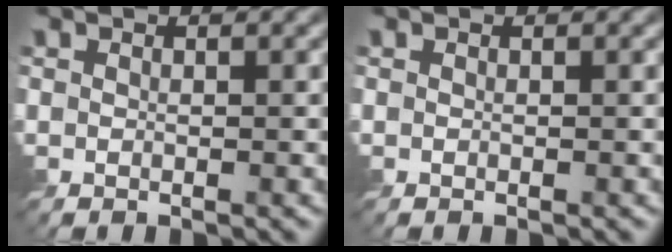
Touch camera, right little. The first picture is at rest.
{"total": 0.0}